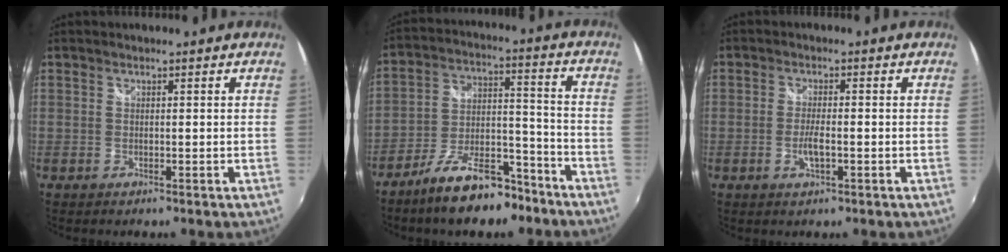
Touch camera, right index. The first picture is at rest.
{"total": 14.5, "force": [-10.7, 5.4, 8.1], "torque": [-0.149, 0.018, -0.172]}
{"total": 3.5, "force": [-1.2, 1.0, 3.2], "torque": [-0.065, -0.005, -0.021]}